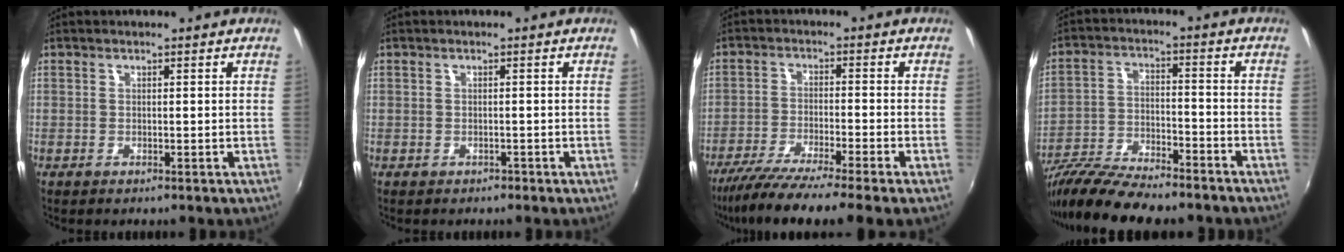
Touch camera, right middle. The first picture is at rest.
{"total": 1.0, "force": [-0.7, 0.6, 0.1], "torque": [-0.005, 0.000, -0.008]}
{"total": 11.4, "force": [-9.3, -1.2, 6.3], "torque": [-0.136, -0.042, -0.158]}
{"total": 17.2, "force": [-14.5, 3.6, 8.5], "torque": [-0.176, -0.033, -0.248]}